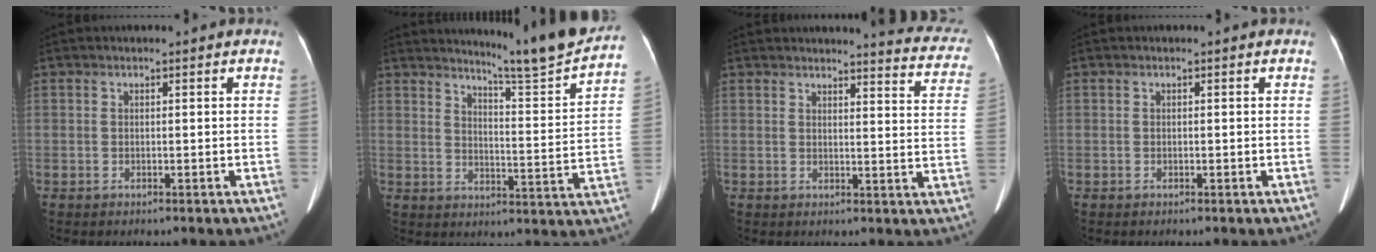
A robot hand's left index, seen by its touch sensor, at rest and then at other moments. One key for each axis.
{"total": 13.5, "fx": 12.8, "fy": -2.0, "fz": 4.0, "tx": -0.065, "ty": -0.061, "tz": 0.168}
{"total": 11.3, "fx": 10.9, "fy": 1.4, "fz": 2.6, "tx": -0.001, "ty": -0.060, "tz": 0.092}
{"total": 0.0}